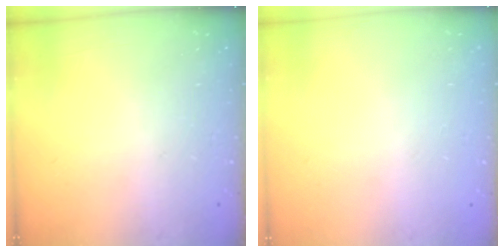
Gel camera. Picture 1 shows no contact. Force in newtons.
{"total": 0.5, "press": 0.5, "slide": 0.1}